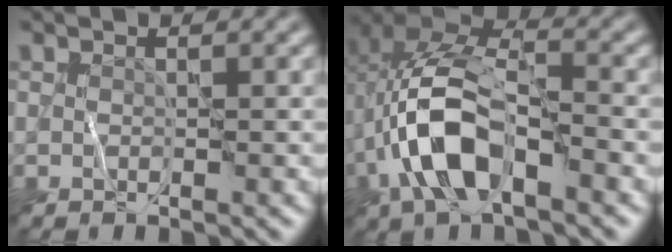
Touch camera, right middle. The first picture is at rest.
{"total": 9.2, "force": [-2.7, 4.6, 7.5], "torque": [-0.156, 0.009, -0.057]}